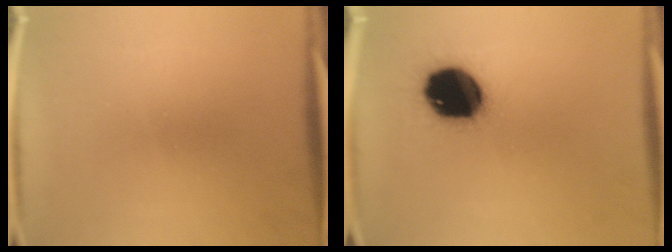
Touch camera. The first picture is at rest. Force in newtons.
{"total": 18.3}